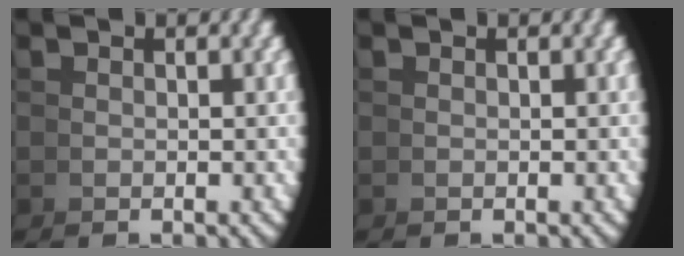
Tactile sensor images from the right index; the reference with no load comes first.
{"total": 0.0}